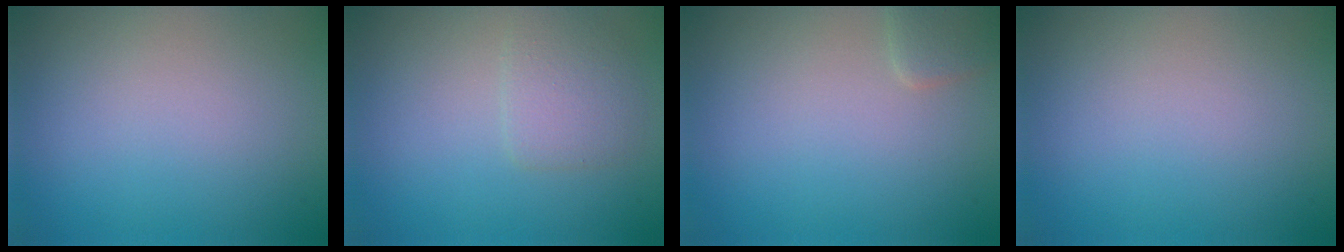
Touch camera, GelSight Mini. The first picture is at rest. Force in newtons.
{"total": 2.2, "press": 2.2, "slide": 0.1}
{"total": 1.4, "press": 1.4, "slide": 0.1}
{"total": 0.0}